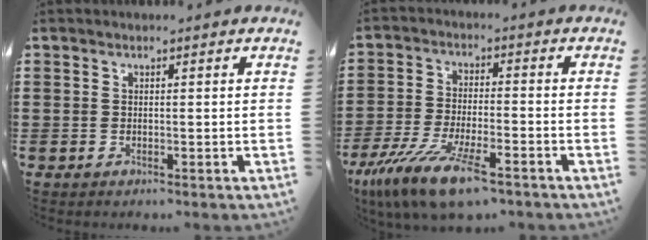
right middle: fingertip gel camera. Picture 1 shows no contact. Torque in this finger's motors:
{"motor_torque": [1.45, -0.69, 0.86, 0.21]}